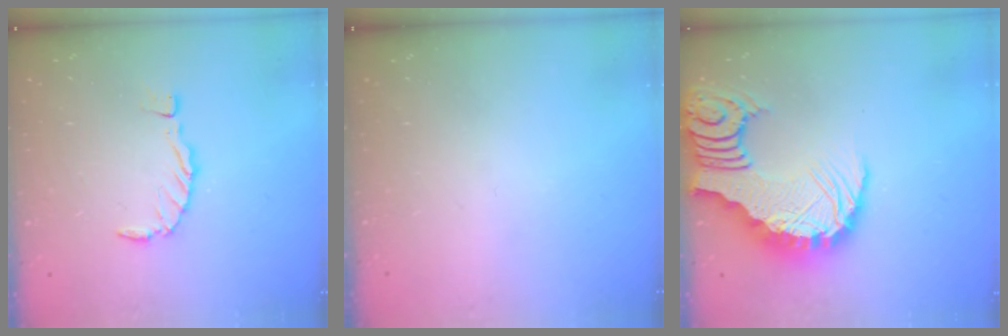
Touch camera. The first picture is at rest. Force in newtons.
{"total": 0.0}
{"total": 9.4, "press": 9.4, "slide": 1.2}